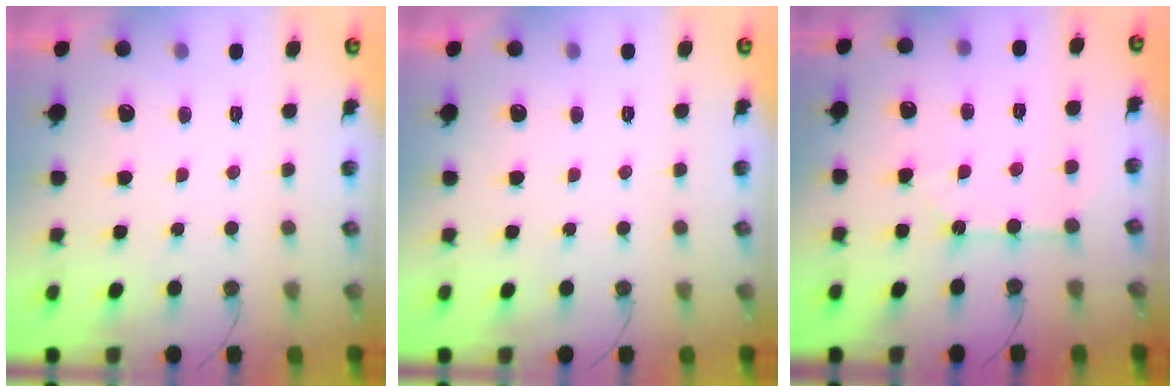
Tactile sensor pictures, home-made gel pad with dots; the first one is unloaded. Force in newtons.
{"total": 0.0}
{"total": 2.7, "press": 2.6, "slide": 0.3}